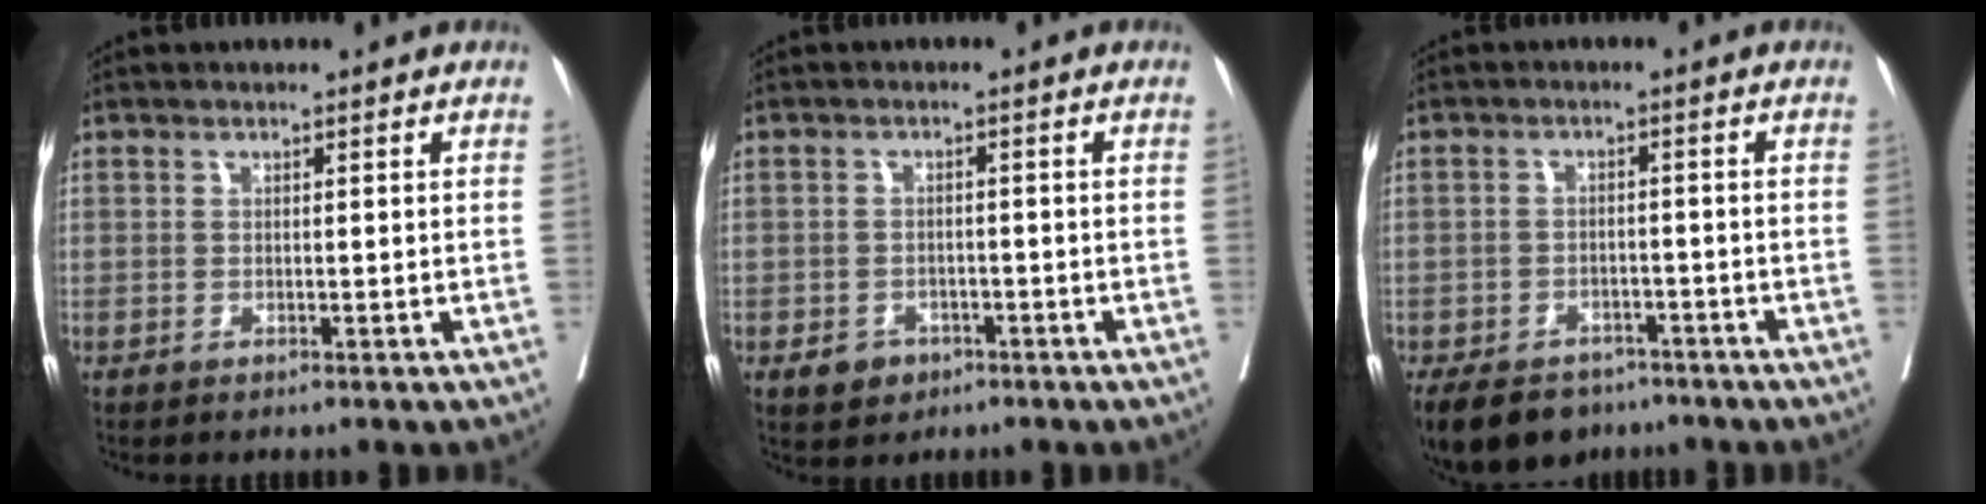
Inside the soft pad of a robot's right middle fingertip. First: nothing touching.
{"total": 3.2, "force": [-1.8, 2.5, 1.1], "torque": [-0.011, 0.007, -0.020]}
{"total": 11.6, "force": [-8.4, 6.8, 4.0], "torque": [-0.090, -0.012, -0.116]}